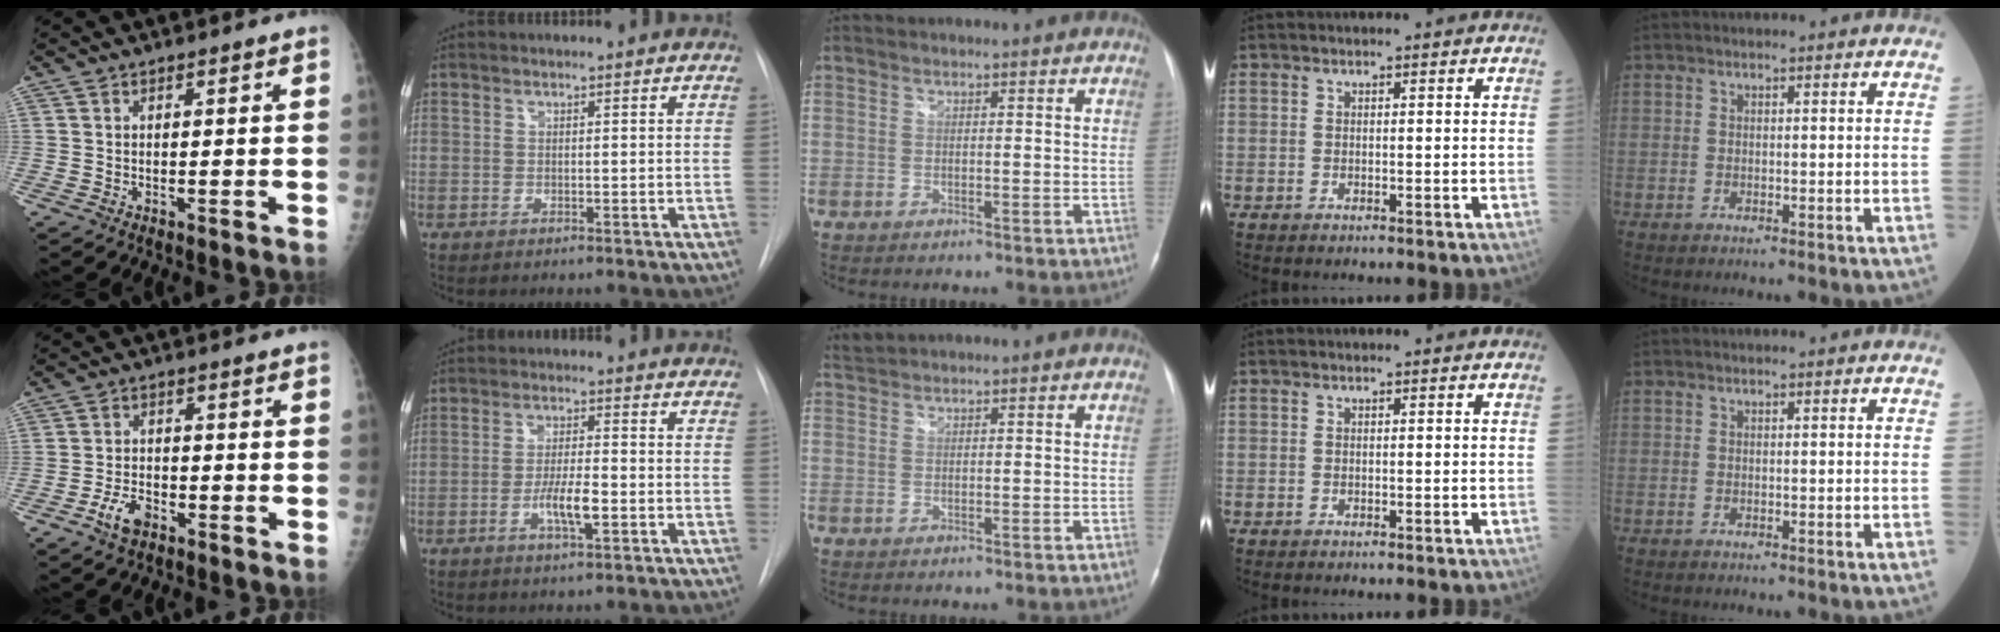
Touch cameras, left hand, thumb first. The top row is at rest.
{"thumb": {"total": 4.9, "force": [-2.8, 2.7, 3.0], "torque": [-0.051, 0.019, -0.050]}, "index": {"total": 5.4, "force": [-2.2, 0.9, 4.8], "torque": [-0.092, -0.008, -0.039]}, "middle": {"total": 1.3, "force": [1.2, -0.2, -0.2], "torque": [-0.004, 0.014, 0.032]}}